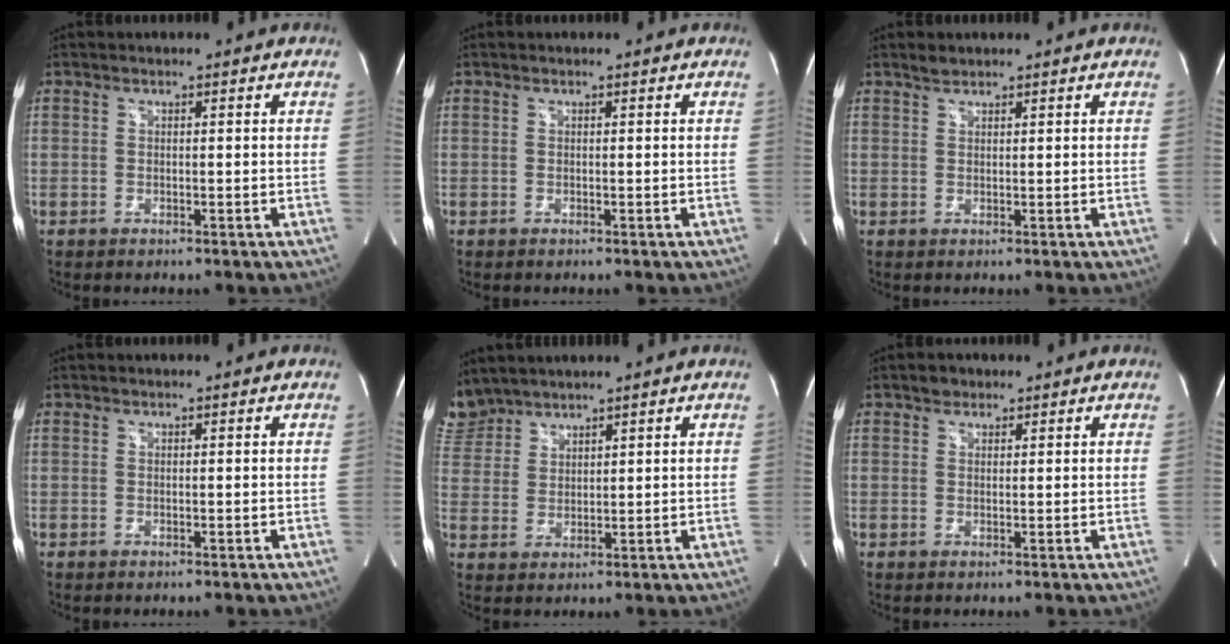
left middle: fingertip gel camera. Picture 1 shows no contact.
{"total": 0.0}
{"total": 1.3, "force": [1.2, 0.3, 0.3], "torque": [-0.011, 0.004, 0.025]}
{"total": 0.0}
{"total": 6.4, "force": [6.1, 2.0, 0.2], "torque": [-0.017, 0.014, 0.137]}
{"total": 1.6, "force": [1.2, 1.0, 0.3], "torque": [-0.007, 0.004, 0.017]}